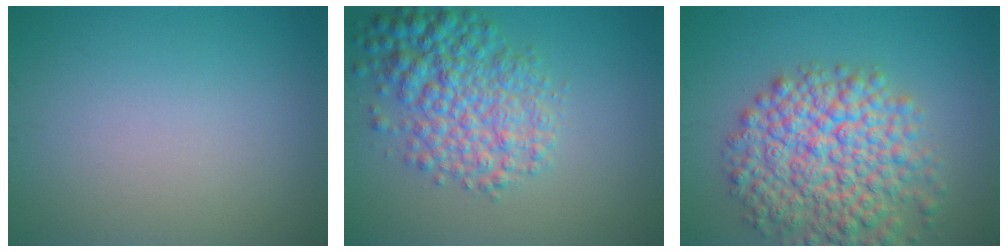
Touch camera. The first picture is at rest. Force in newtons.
{"total": 6.3, "press": 6.3, "slide": 0.1}
{"total": 9.0, "press": 9.0, "slide": 0.4}